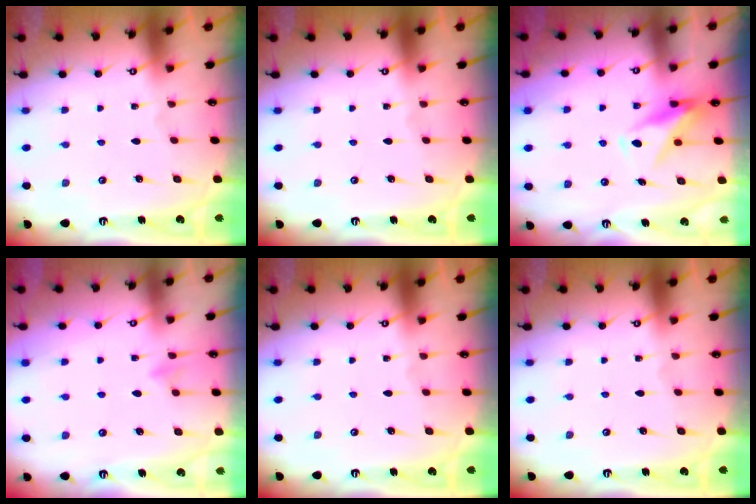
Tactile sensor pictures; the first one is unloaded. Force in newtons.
{"total": 0.0}
{"total": 10.3, "press": 10.3, "slide": 0.9}
{"total": 5.6, "press": 5.6, "slide": 0.7}
{"total": 0.0}
{"total": 0.0}